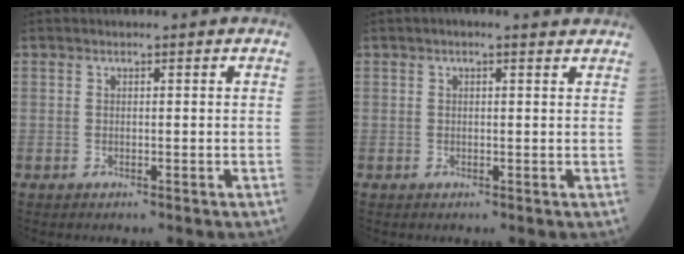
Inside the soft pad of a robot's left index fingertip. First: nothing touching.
{"total": 3.4, "force": [2.7, 0.5, 2.0], "torque": [-0.033, 0.021, 0.030]}